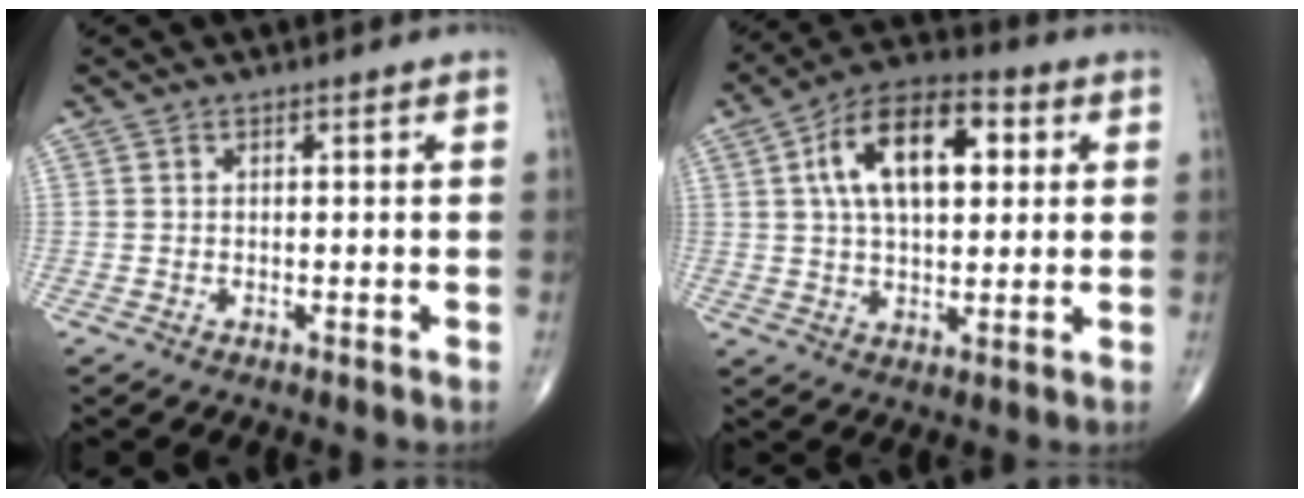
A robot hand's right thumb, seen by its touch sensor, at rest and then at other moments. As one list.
[{"total": 16.0, "force": [4.0, 8.6, 12.9], "torque": [-0.198, 0.016, 0.062]}]